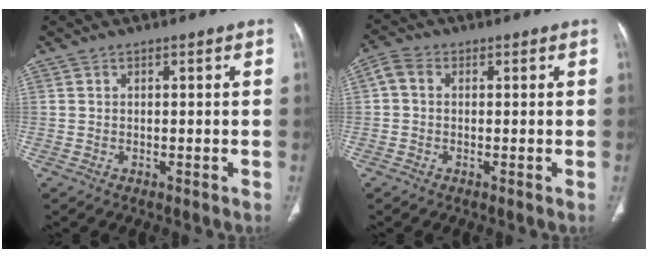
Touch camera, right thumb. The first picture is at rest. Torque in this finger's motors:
{"motor_torque": [0.30, 0.16, 0.32, -0.44, 0.06]}